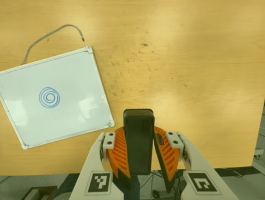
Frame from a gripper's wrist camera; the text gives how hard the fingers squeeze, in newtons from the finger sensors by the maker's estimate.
{"total": 8.7, "left": 7.4, "right": 10.0}